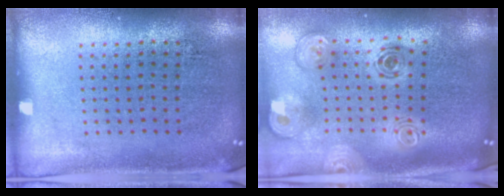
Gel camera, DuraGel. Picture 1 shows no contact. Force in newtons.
{"total": 2.0, "press": 1.7, "slide": 1.1}